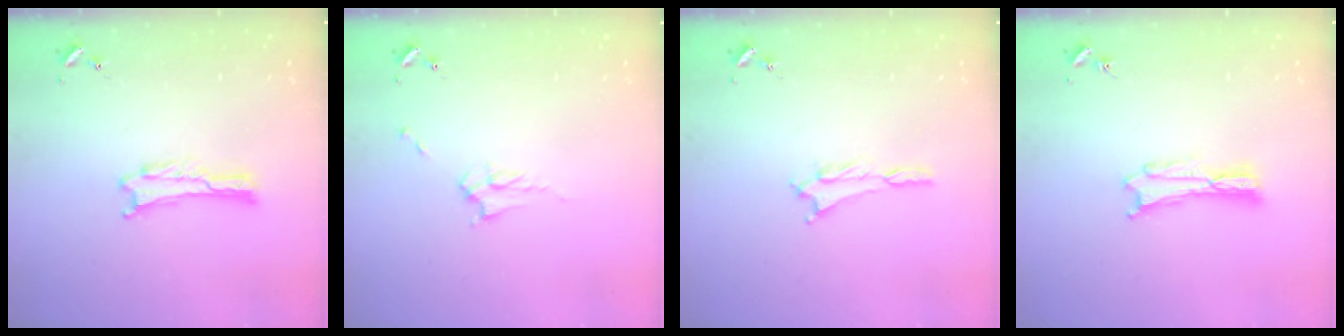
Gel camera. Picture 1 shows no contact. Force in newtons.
{"total": 2.9, "press": 2.9, "slide": 0.4}
{"total": 1.2, "press": 1.2, "slide": 0.2}
{"total": 0.6, "press": 0.6, "slide": 0.2}